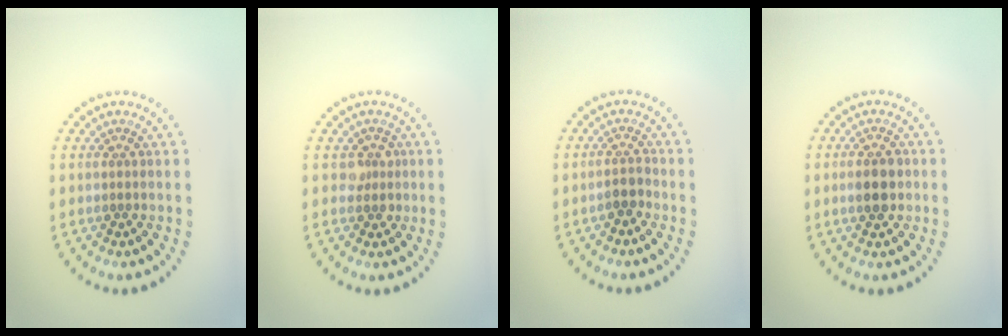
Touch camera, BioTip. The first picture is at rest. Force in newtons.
{"total": 1.5, "press": 1.3, "slide": 0.8}
{"total": 1.6, "press": 1.3, "slide": 0.9}
{"total": 2.8, "press": 2.8, "slide": 0.0}